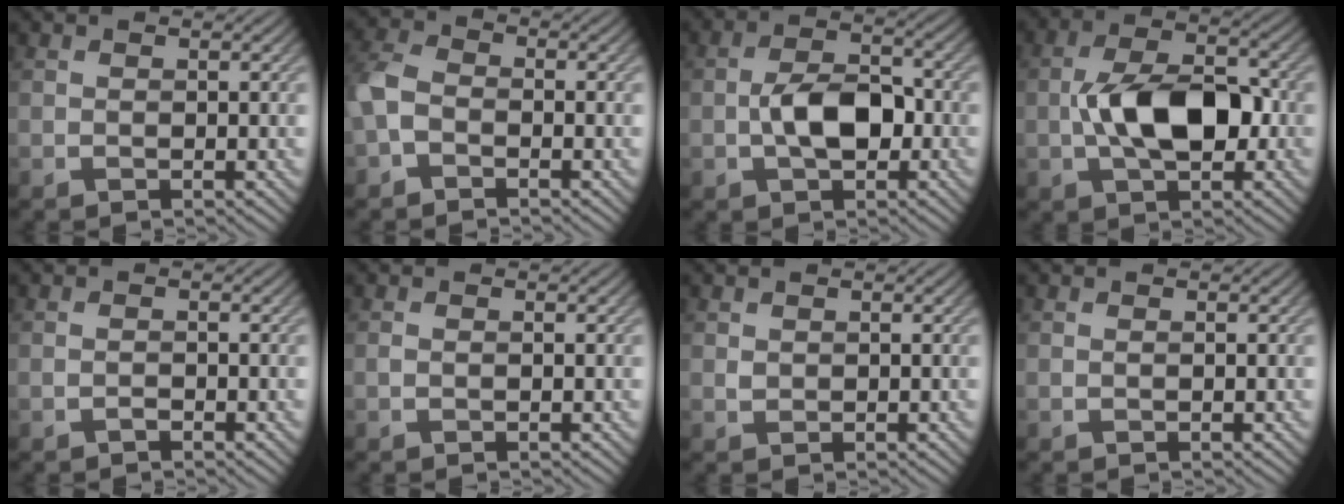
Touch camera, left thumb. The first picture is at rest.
{"total": 4.3, "force": [-1.9, 2.9, 2.5], "torque": [-0.064, 0.005, -0.052]}
{"total": 6.5, "force": [-1.2, 3.8, 5.2], "torque": [-0.098, 0.002, -0.024]}
{"total": 9.7, "force": [-0.9, 5.3, 8.1], "torque": [-0.154, 0.005, -0.020]}
{"total": 0.6, "force": [-0.5, 0.3, 0.3], "torque": [-0.008, 0.001, -0.009]}
{"total": 0.6, "force": [0.0, 0.4, 0.5], "torque": [-0.010, 0.000, -0.001]}
{"total": 0.8, "force": [0.5, 0.6, 0.3], "torque": [-0.009, -0.001, 0.012]}
{"total": 0.0}